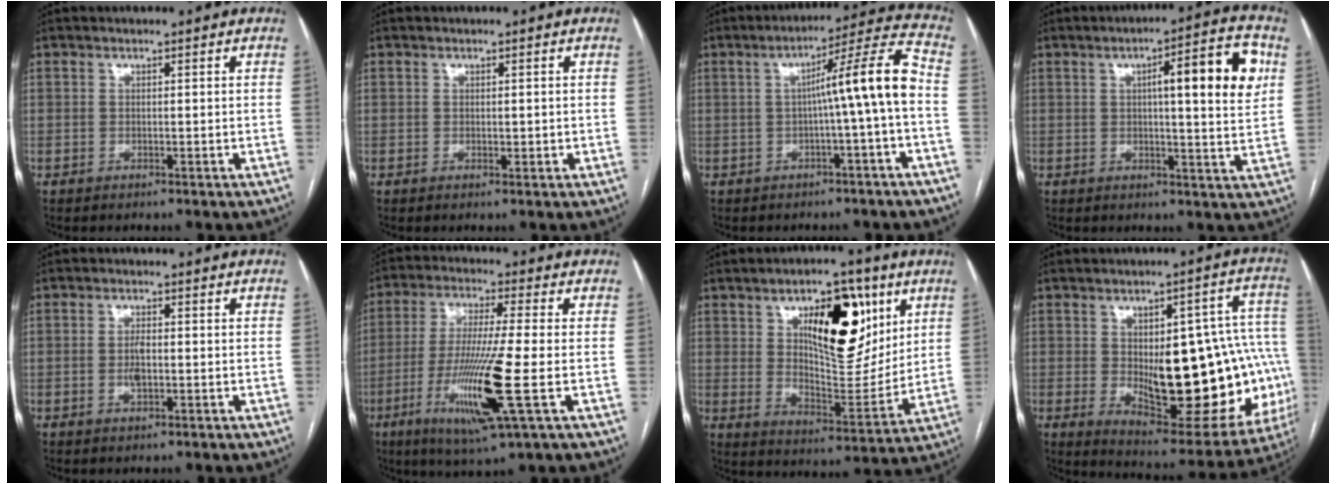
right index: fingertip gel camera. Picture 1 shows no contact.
{"total": 0.9, "force": [0.0, 0.6, 0.7], "torque": [-0.009, -0.001, 0.003]}
{"total": 9.7, "force": [-0.9, -1.1, 9.6], "torque": [-0.138, 0.027, -0.014]}
{"total": 11.9, "force": [3.2, 1.5, 11.4], "torque": [-0.156, 0.018, 0.037]}
{"total": 2.4, "force": [-0.4, 0.9, 2.2], "torque": [-0.046, 0.001, -0.005]}
{"total": 14.3, "force": [-4.1, -0.1, 13.7], "torque": [-0.276, -0.026, -0.078]}
{"total": 16.8, "force": [6.7, 6.7, 13.9], "torque": [-0.199, 0.005, 0.111]}
{"total": 25.3, "force": [-2.3, 9.3, 23.4], "torque": [-0.242, 0.020, 0.001]}